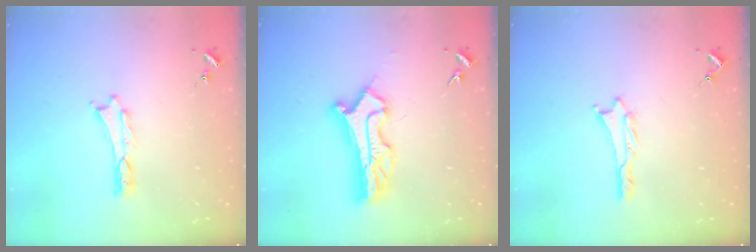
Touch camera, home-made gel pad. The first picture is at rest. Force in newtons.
{"total": 8.8, "press": 8.7, "slide": 0.9}
{"total": 0.9, "press": 0.9, "slide": 0.1}